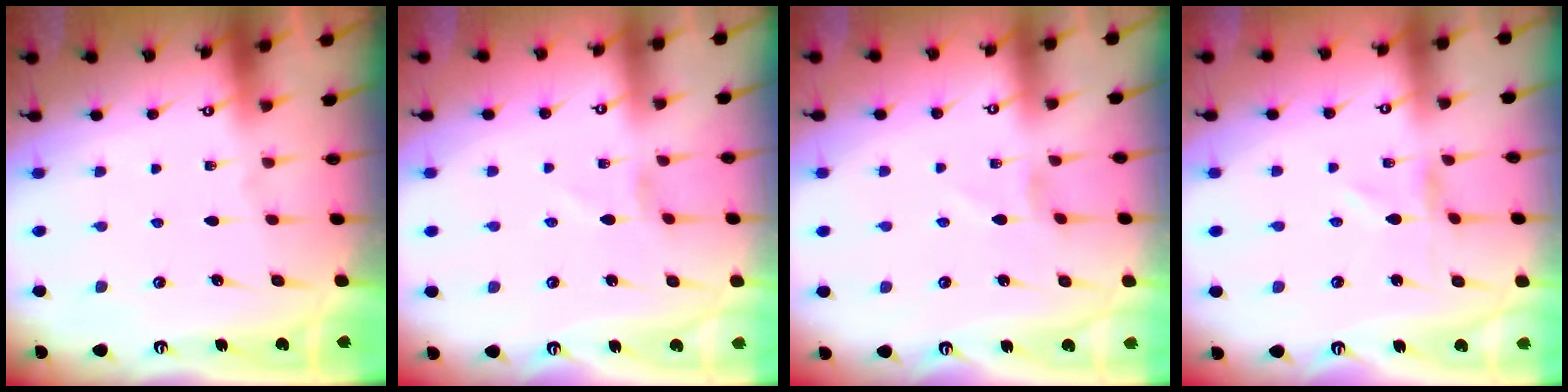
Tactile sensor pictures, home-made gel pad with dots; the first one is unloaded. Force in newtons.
{"total": 0.0}
{"total": 1.3, "press": 1.3, "slide": 0.2}
{"total": 0.0}